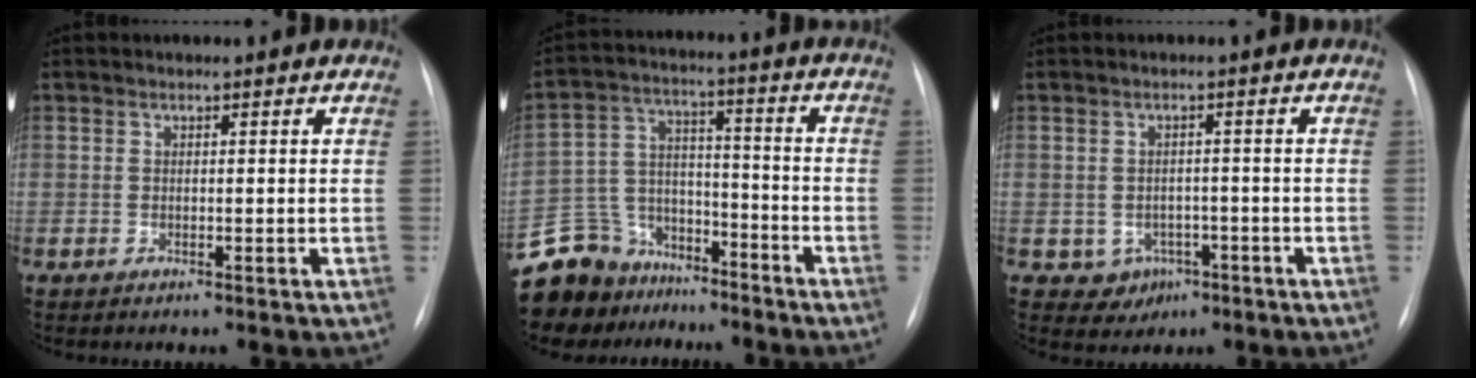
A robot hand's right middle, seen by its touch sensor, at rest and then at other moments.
{"total": 15.0, "force": [-12.1, 8.5, 2.0], "torque": [-0.063, 0.055, -0.208]}
{"total": 3.9, "force": [-1.6, 3.5, 0.9], "torque": [-0.009, 0.008, -0.010]}